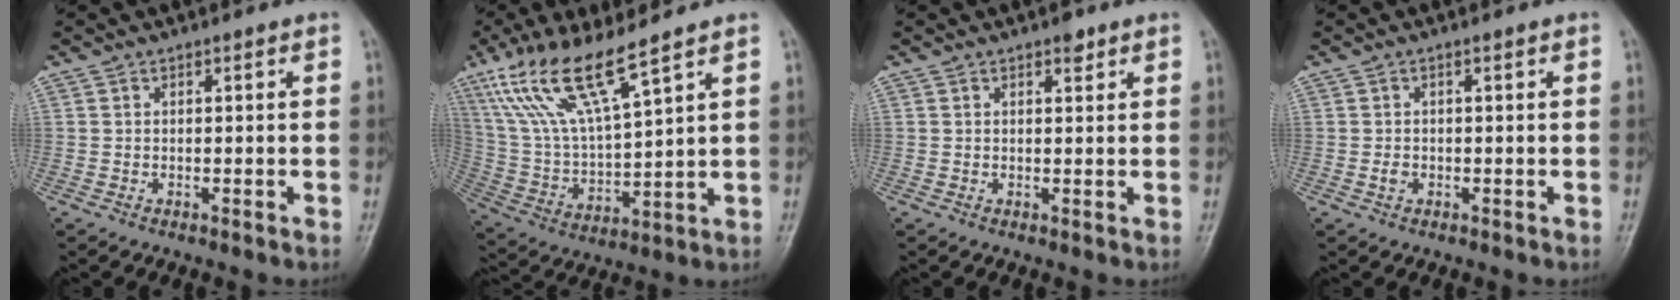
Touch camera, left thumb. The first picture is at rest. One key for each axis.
{"total": 15.4, "fx": 10.0, "fy": 3.1, "fz": 11.3, "tx": -0.228, "ty": -0.041, "tz": 0.211}
{"total": 1.8, "fx": 1.2, "fy": 0.8, "fz": 1.1, "tx": -0.007, "ty": -0.005, "tz": 0.015}
{"total": 1.3, "fx": -0.3, "fy": 1.0, "fz": 0.8, "tx": -0.011, "ty": 0.001, "tz": -0.007}